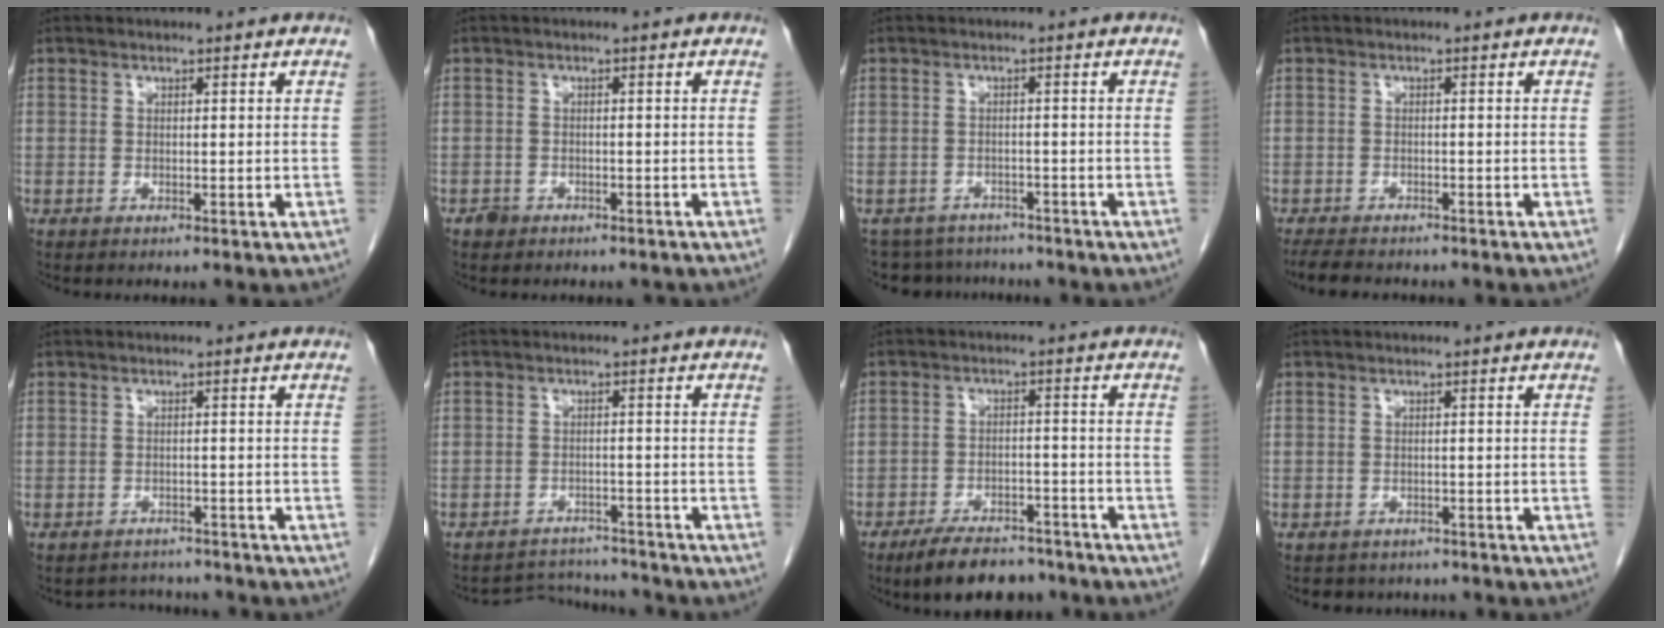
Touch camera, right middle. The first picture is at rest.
{"total": 2.1, "force": [-1.6, 1.3, 0.3], "torque": [-0.012, 0.004, -0.022]}
{"total": 7.3, "force": [-6.7, 3.0, 0.3], "torque": [-0.007, 0.008, -0.089]}
{"total": 5.8, "force": [-5.1, 1.6, 2.4], "torque": [-0.041, -0.012, -0.078]}
{"total": 3.6, "force": [-3.4, 1.2, -0.6], "torque": [0.007, 0.009, -0.049]}
{"total": 5.6, "force": [-5.4, 0.9, -1.2], "torque": [0.018, 0.013, -0.080]}
{"total": 9.5, "force": [-7.8, 3.6, 4.0], "torque": [-0.060, -0.001, -0.124]}
{"total": 4.6, "force": [-4.0, 2.3, 0.5], "torque": [-0.007, 0.005, -0.047]}